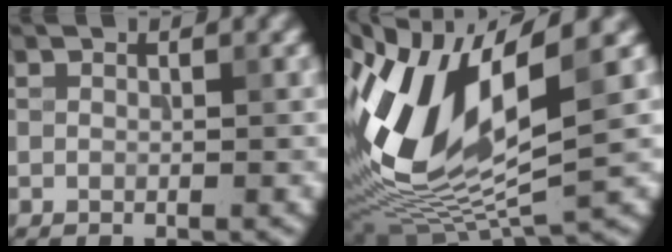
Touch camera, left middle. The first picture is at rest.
{"total": 13.4, "force": [2.3, 5.4, 12.0], "torque": [-0.253, -0.009, 0.045]}